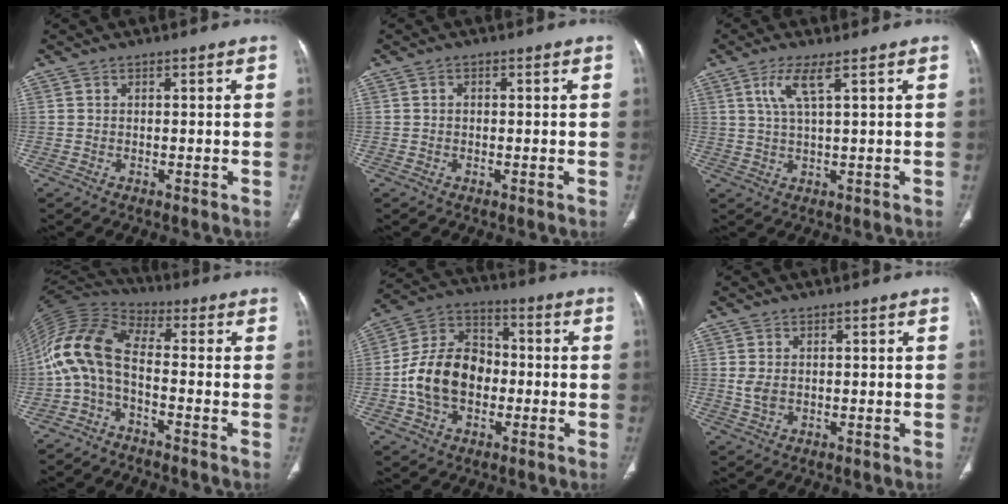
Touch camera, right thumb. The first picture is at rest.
{"total": 0.7, "force": [0.1, 0.5, 0.5], "torque": [-0.007, 0.003, 0.000]}
{"total": 4.8, "force": [2.2, 0.6, 4.2], "torque": [-0.103, -0.006, 0.050]}
{"total": 11.9, "force": [-2.7, 5.5, 10.2], "torque": [-0.210, 0.063, -0.070]}
{"total": 14.6, "force": [-2.2, 10.8, 9.6], "torque": [-0.156, 0.038, -0.044]}
{"total": 2.5, "force": [0.2, 1.6, 1.9], "torque": [-0.044, -0.005, 0.006]}